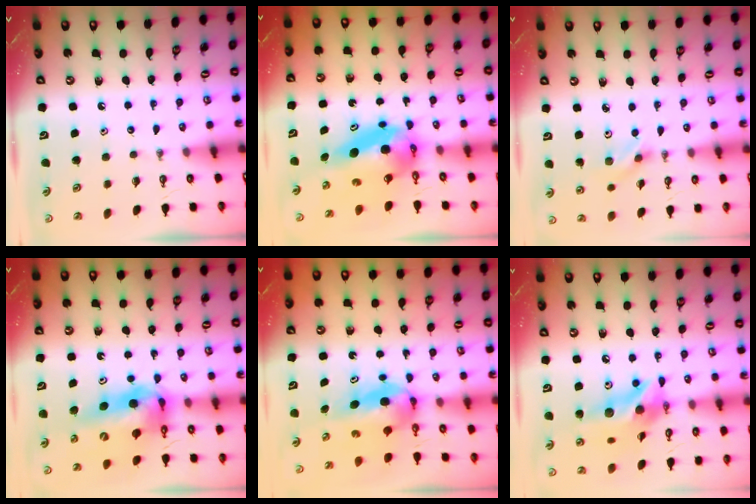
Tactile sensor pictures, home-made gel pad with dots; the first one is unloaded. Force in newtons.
{"total": 7.6, "press": 7.6, "slide": 0.6}
{"total": 2.0, "press": 1.9, "slide": 0.6}
{"total": 13.2, "press": 12.8, "slide": 3.4}
{"total": 5.7, "press": 5.4, "slide": 2.0}
{"total": 14.7, "press": 14.6, "slide": 1.1}